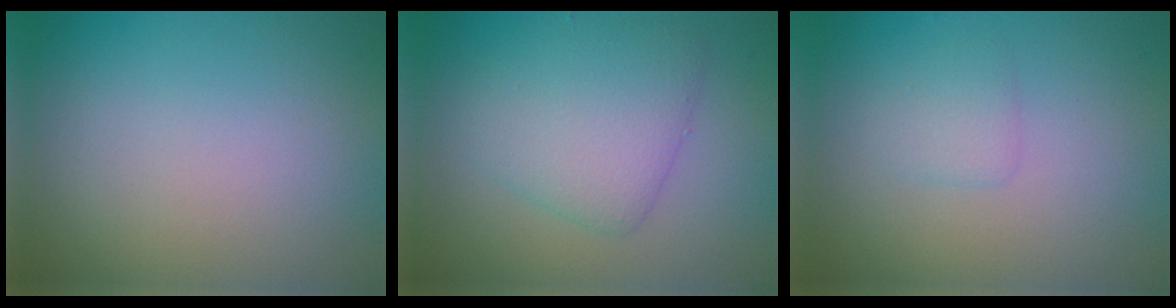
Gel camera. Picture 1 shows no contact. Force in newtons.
{"total": 4.7, "press": 4.7, "slide": 0.2}
{"total": 1.3, "press": 1.3, "slide": 0.1}